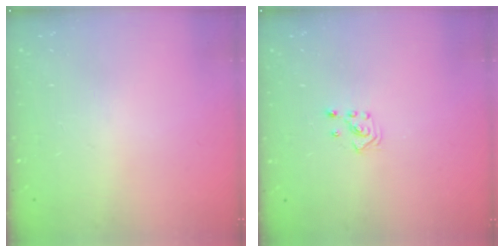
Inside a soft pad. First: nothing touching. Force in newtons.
{"total": 2.6, "press": 2.6, "slide": 0.3}